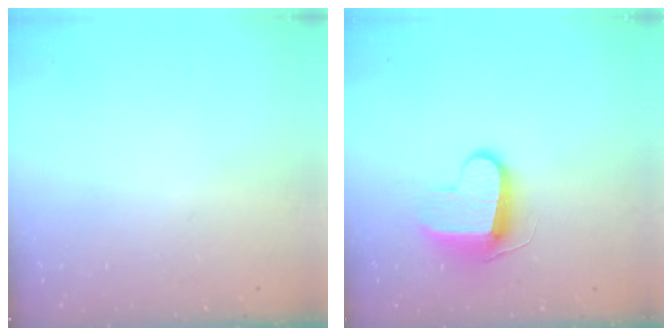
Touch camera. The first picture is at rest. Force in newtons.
{"total": 9.3, "press": 9.3, "slide": 0.4}